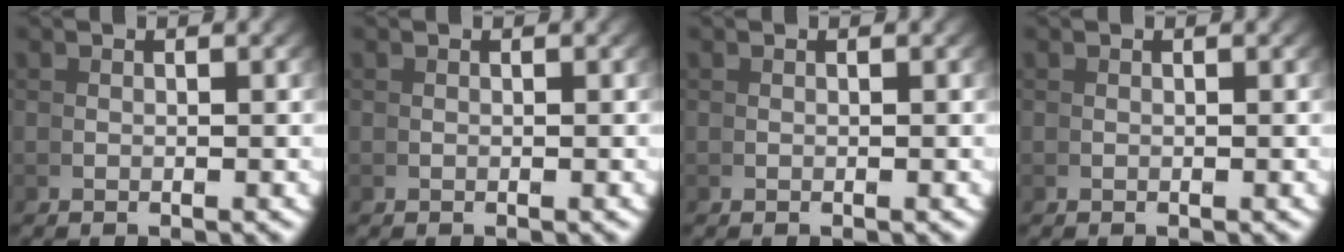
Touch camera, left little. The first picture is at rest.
{"total": 0.0}
{"total": 0.0}
{"total": 0.0}